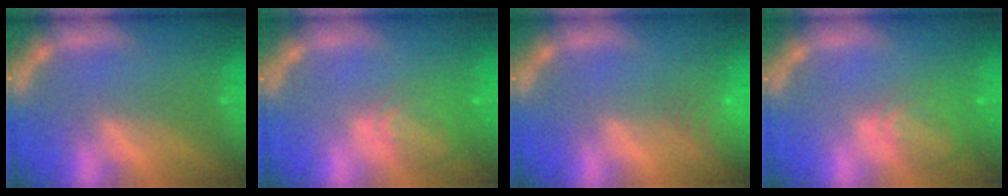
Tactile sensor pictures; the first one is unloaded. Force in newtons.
{"total": 4.5}
{"total": 5.0}
{"total": 4.5}